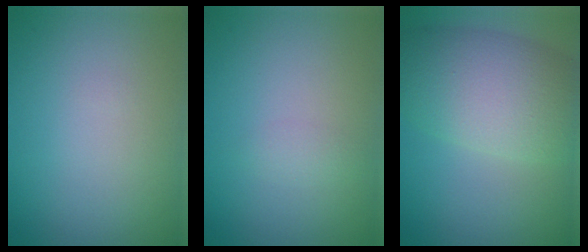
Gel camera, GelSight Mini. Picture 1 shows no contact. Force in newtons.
{"total": 0.9, "press": 0.9, "slide": 0.0}
{"total": 8.5, "press": 8.5, "slide": 0.3}